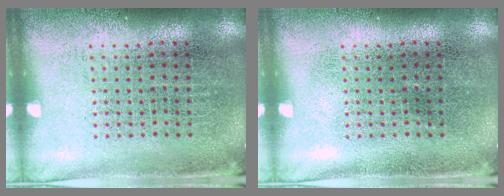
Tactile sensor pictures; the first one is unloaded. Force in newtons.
{"total": 0.0}